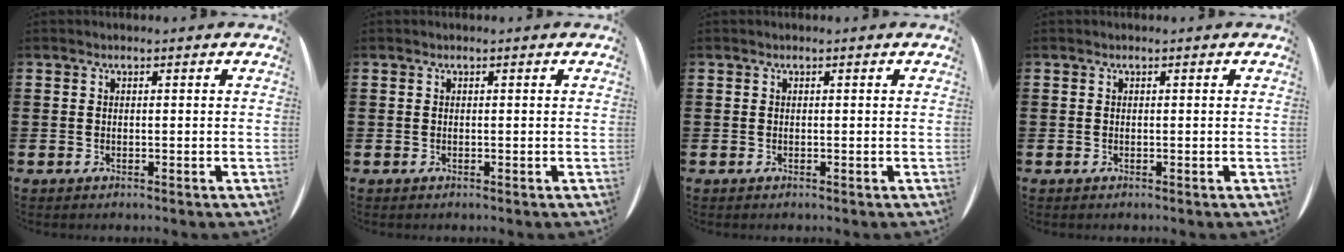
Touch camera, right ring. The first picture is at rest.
{"total": 0.0}
{"total": 0.0}
{"total": 0.0}